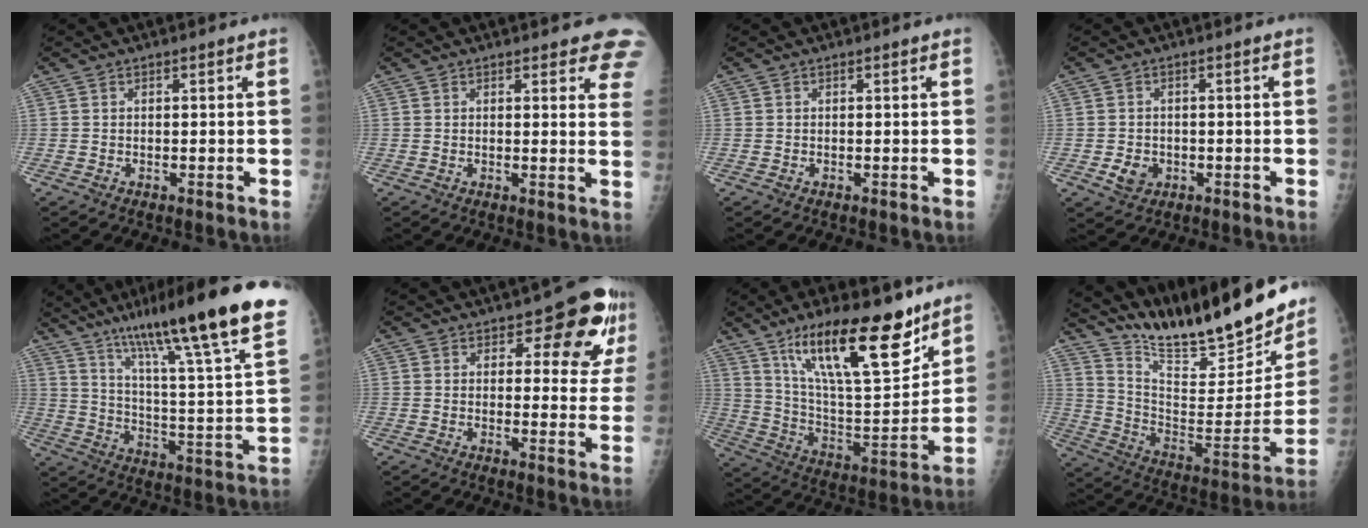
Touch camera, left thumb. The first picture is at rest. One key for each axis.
{"total": 8.2, "fx": 6.8, "fy": 2.7, "fz": 3.8, "tx": 0.000, "ty": -0.029, "tz": 0.054}
{"total": 0.0}
{"total": 3.6, "fx": -0.9, "fy": 3.0, "fz": 1.7, "tx": -0.020, "ty": 0.002, "tz": -0.009}
{"total": 29.1, "fx": 18.9, "fy": 3.4, "fz": 21.8, "tx": -0.323, "ty": -0.053, "tz": 0.288}
{"total": 11.0, "fx": 6.1, "fy": 5.3, "fz": 7.5, "tx": -0.045, "ty": -0.032, "tz": 0.070}
{"total": 24.0, "fx": 15.4, "fy": 7.3, "fz": 17.0, "tx": -0.246, "ty": -0.069, "tz": 0.266}
{"total": 27.8, "fx": 22.3, "fy": 6.1, "fz": 15.5, "tx": -0.214, "ty": -0.116, "tz": 0.343}